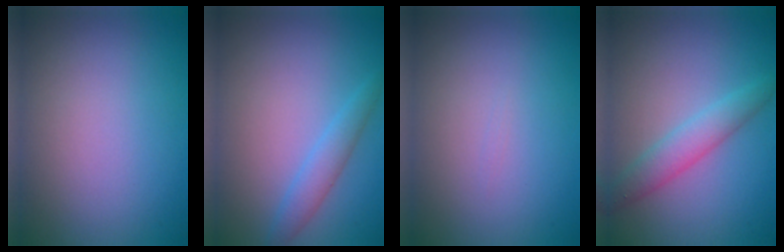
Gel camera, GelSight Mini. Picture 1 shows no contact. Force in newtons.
{"total": 2.0, "press": 2.0, "slide": 0.2}
{"total": 0.0}
{"total": 2.9, "press": 2.9, "slide": 0.0}